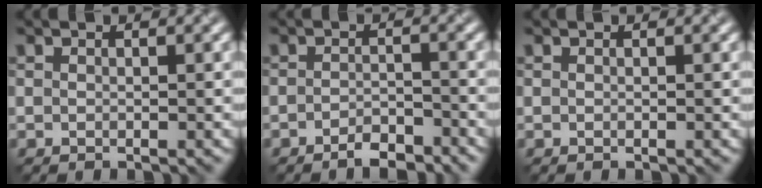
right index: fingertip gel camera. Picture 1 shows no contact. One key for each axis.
{"total": 2.4, "fx": -2.0, "fy": 0.6, "fz": 1.2, "tx": -0.017, "ty": 0.003, "tz": -0.036}
{"total": 0.0}